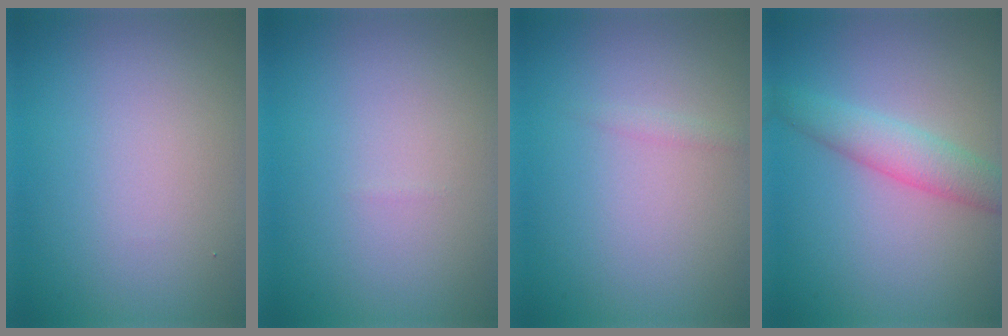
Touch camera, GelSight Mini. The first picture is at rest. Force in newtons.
{"total": 0.0}
{"total": 0.6, "press": 0.6, "slide": 0.0}
{"total": 3.3, "press": 3.3, "slide": 0.1}